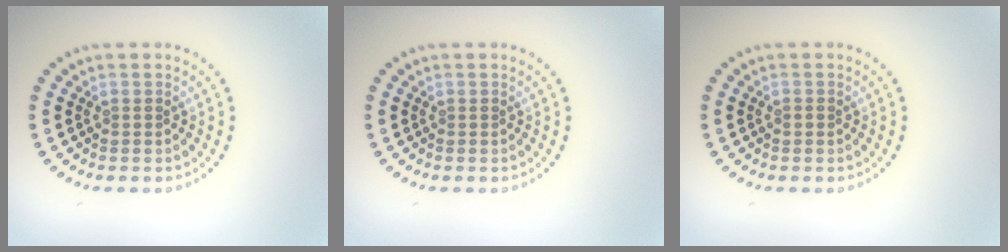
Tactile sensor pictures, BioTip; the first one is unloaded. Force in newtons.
{"total": 0.0}
{"total": 0.7, "press": 0.7, "slide": 0.1}